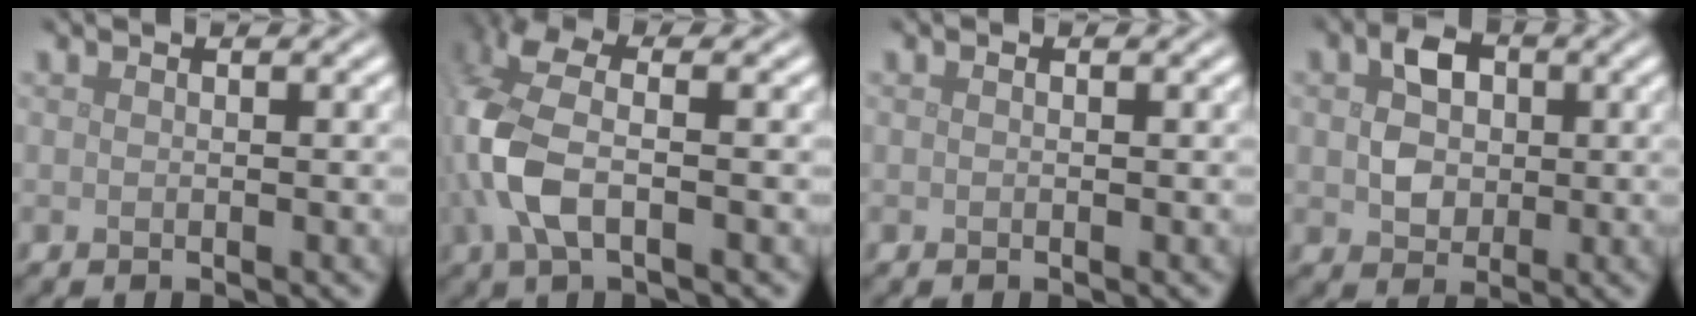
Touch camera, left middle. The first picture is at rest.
{"total": 6.6, "force": [-1.3, 3.0, 5.7], "torque": [-0.142, 0.008, -0.037]}
{"total": 0.0}
{"total": 3.8, "force": [0.4, 3.0, 2.4], "torque": [-0.039, 0.003, 0.001]}